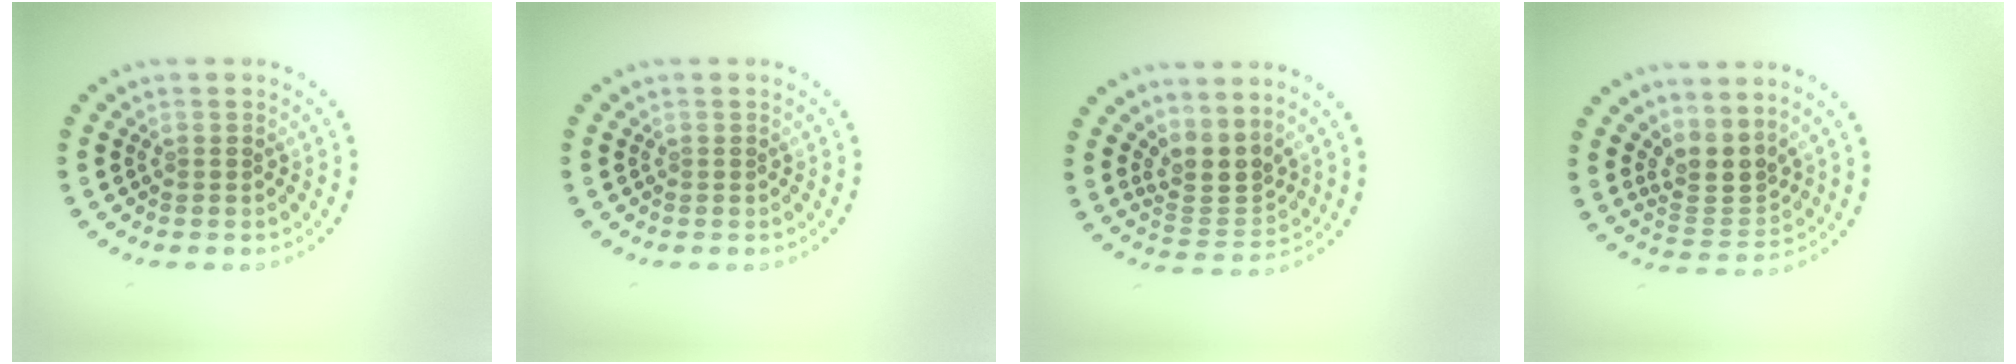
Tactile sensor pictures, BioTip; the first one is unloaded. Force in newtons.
{"total": 0.0}
{"total": 3.0, "press": 2.1, "slide": 2.1}
{"total": 3.0, "press": 2.1, "slide": 2.1}